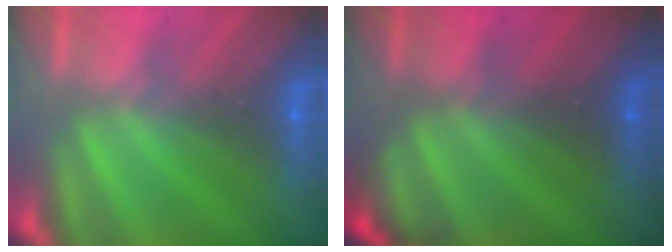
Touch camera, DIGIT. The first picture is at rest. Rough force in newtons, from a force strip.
{"total": 2.2}